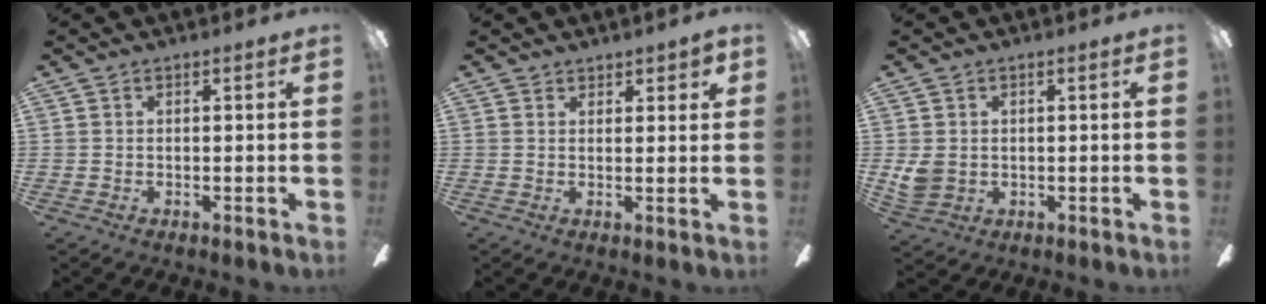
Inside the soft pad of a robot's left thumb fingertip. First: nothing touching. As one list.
[{"total": 2.4, "force": [2.0, 1.1, 0.6], "torque": [0.002, -0.010, 0.035]}, {"total": 4.9, "force": [-0.1, 4.2, 2.3], "torque": [-0.041, 0.005, 0.002]}]